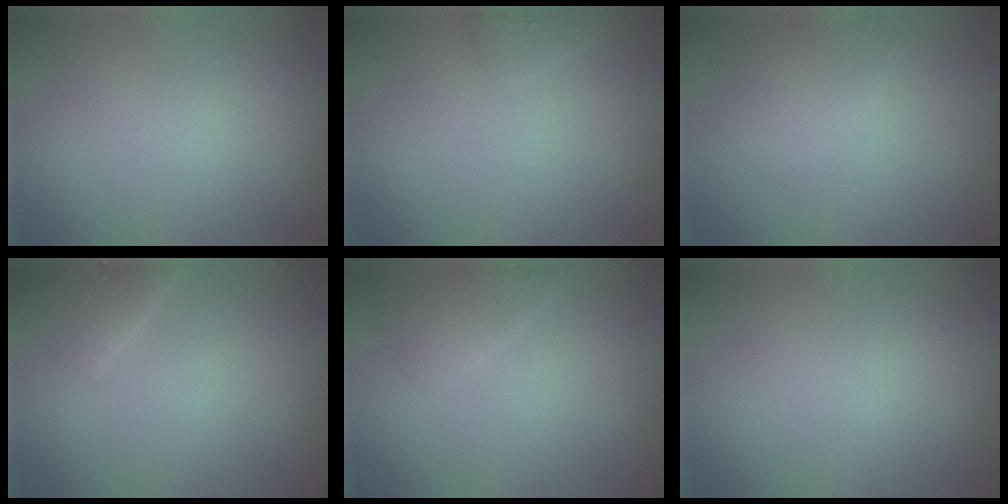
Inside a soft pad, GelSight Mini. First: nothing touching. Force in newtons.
{"total": 1.2, "press": 1.2, "slide": 0.1}
{"total": 2.6, "press": 2.6, "slide": 0.1}
{"total": 2.1, "press": 2.1, "slide": 0.2}
{"total": 2.1, "press": 2.1, "slide": 0.0}
{"total": 0.0}